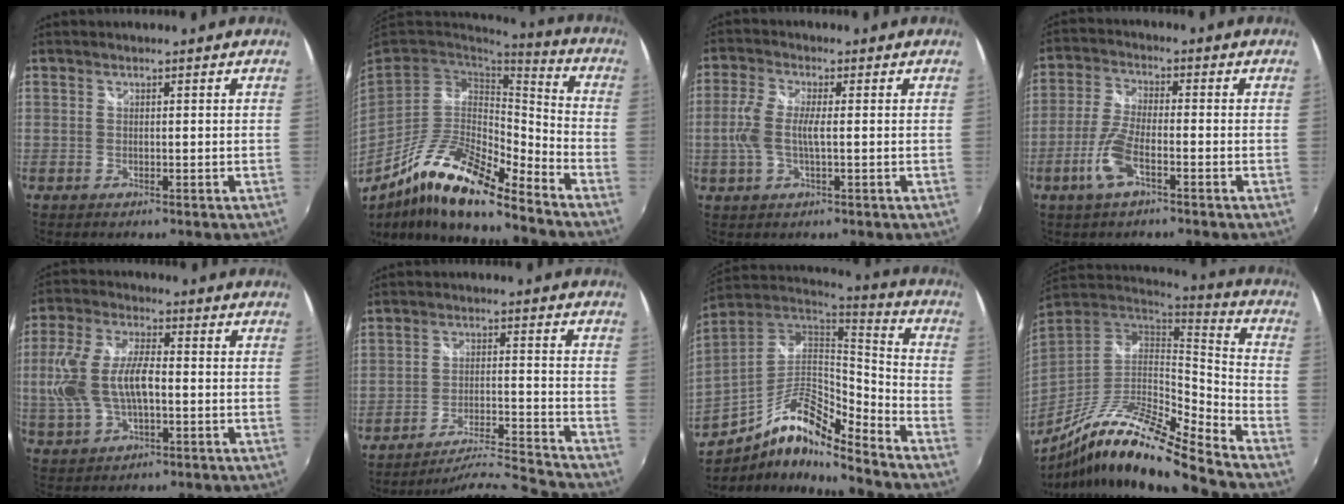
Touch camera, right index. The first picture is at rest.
{"total": 17.6, "force": [-12.2, 4.2, 12.0], "torque": [-0.225, -0.016, -0.240]}
{"total": 6.5, "force": [-0.4, 1.9, 6.2], "torque": [-0.133, 0.001, -0.006]}
{"total": 7.2, "force": [-3.6, 1.9, 5.9], "torque": [-0.136, -0.001, -0.075]}
{"total": 13.0, "force": [-0.8, 6.4, 11.3], "torque": [-0.246, 0.009, -0.013]}
{"total": 11.6, "force": [-11.2, -2.6, 1.4], "torque": [-0.038, 0.006, -0.188]}
{"total": 16.1, "force": [-9.7, 4.5, 12.0], "torque": [-0.234, -0.007, -0.189]}
{"total": 18.4, "force": [-13.3, 1.8, 12.6], "torque": [-0.236, -0.022, -0.252]}